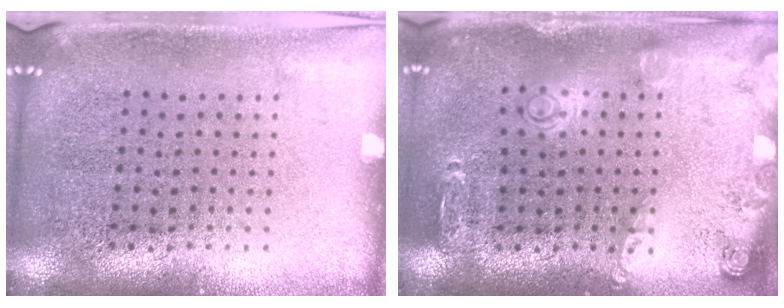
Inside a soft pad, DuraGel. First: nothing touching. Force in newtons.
{"total": 1.5, "press": 1.4, "slide": 0.6}